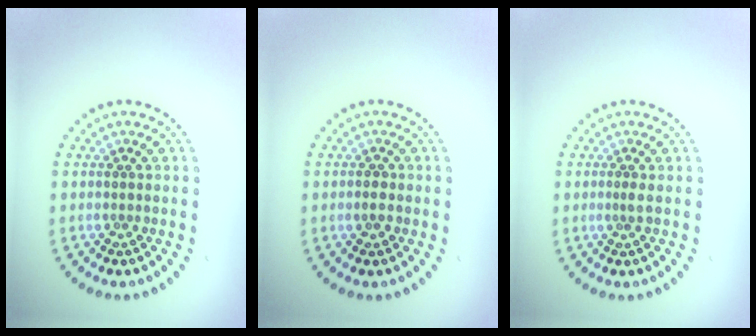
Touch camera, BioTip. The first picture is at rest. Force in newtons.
{"total": 1.1, "press": 1.1, "slide": 0.4}
{"total": 0.9, "press": 0.5, "slide": 0.7}